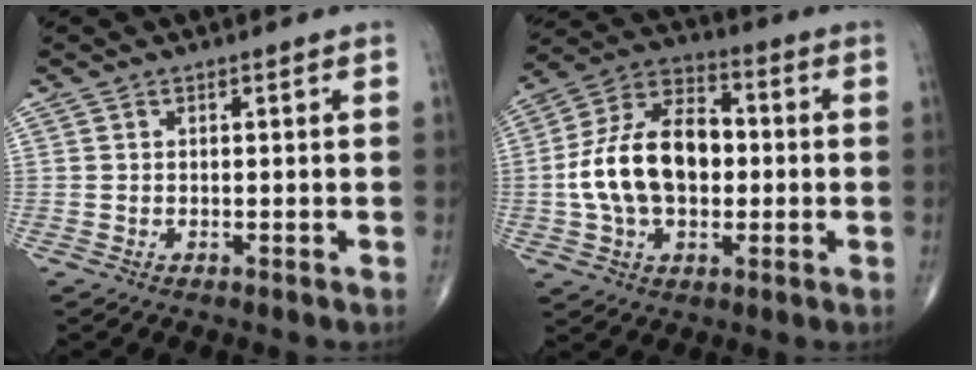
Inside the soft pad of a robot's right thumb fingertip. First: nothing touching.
{"total": 17.3, "force": [-0.6, 10.9, 13.4], "torque": [-0.230, 0.033, -0.014]}